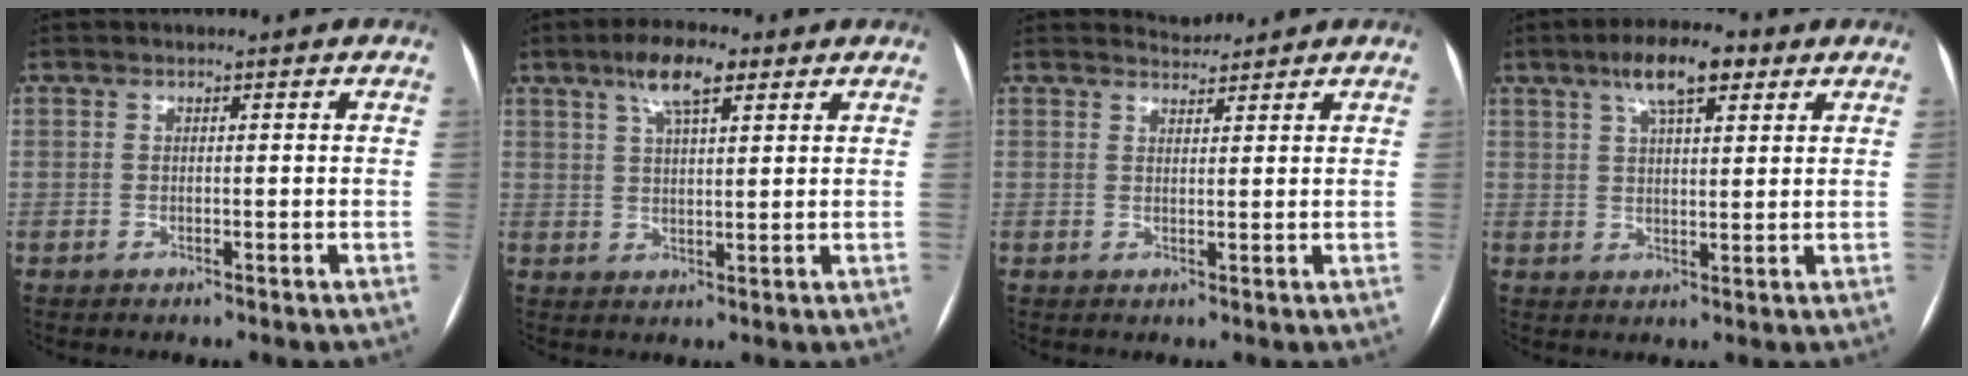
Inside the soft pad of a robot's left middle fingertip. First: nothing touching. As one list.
[{"total": 6.8, "force": [4.0, 1.8, 5.3], "torque": [-0.101, 0.015, 0.068]}, {"total": 2.0, "force": [1.9, -0.1, -0.6], "torque": [-0.002, 0.003, 0.038]}, {"total": 7.7, "force": [4.4, 2.3, 5.9], "torque": [-0.106, 0.018, 0.073]}]